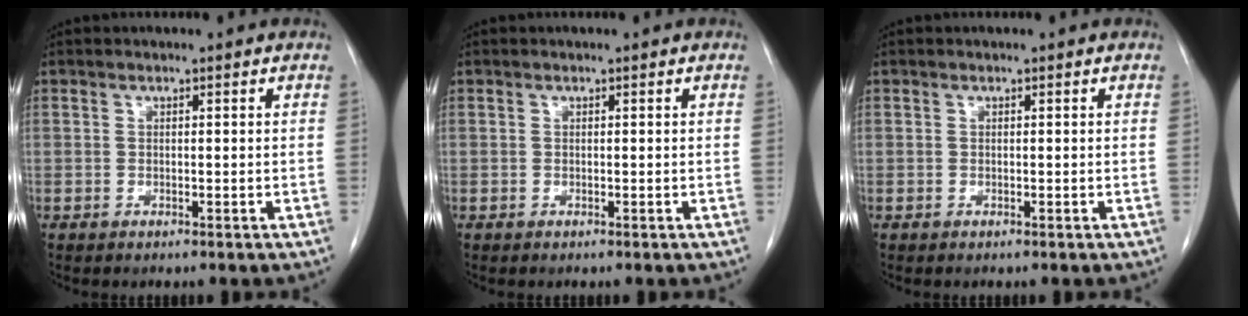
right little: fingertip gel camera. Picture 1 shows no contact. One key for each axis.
{"total": 0.0}
{"total": 0.0}